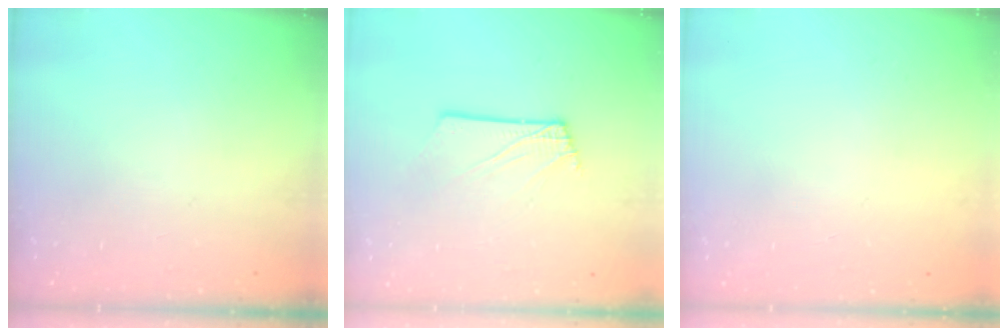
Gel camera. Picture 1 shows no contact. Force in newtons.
{"total": 2.6, "press": 2.6, "slide": 0.3}
{"total": 0.0}